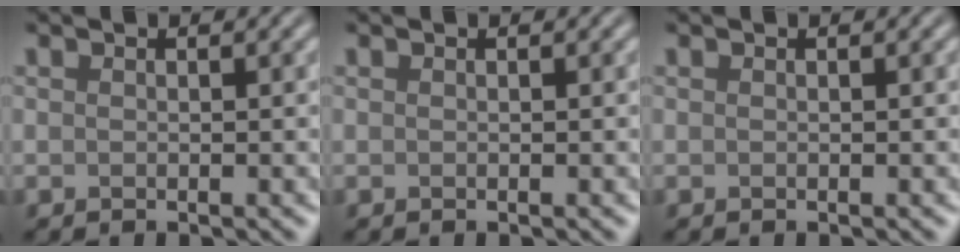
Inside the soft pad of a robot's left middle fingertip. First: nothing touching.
{"total": 0.0}
{"total": 0.0}